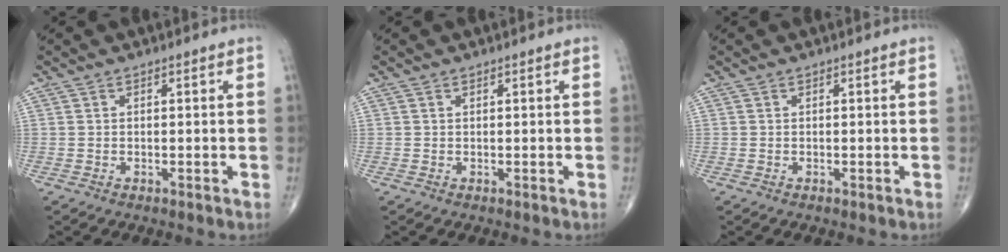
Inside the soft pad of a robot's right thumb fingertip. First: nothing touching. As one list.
[{"total": 0.0}, {"total": 0.0}]